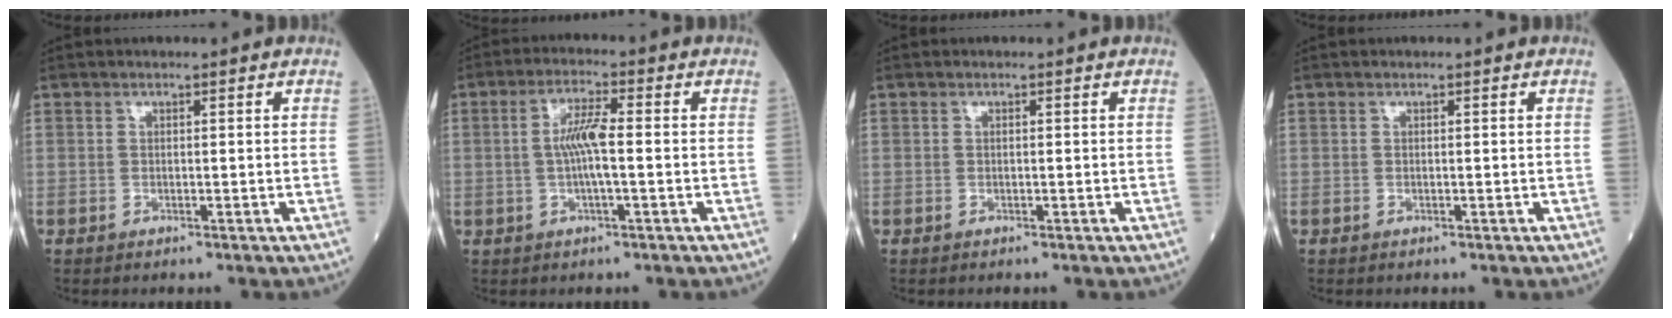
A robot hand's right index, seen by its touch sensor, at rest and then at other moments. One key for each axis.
{"total": 5.5, "fx": -0.2, "fy": 0.5, "fz": 5.4, "tx": -0.110, "ty": 0.005, "tz": -0.006}
{"total": 0.0}
{"total": 0.0}